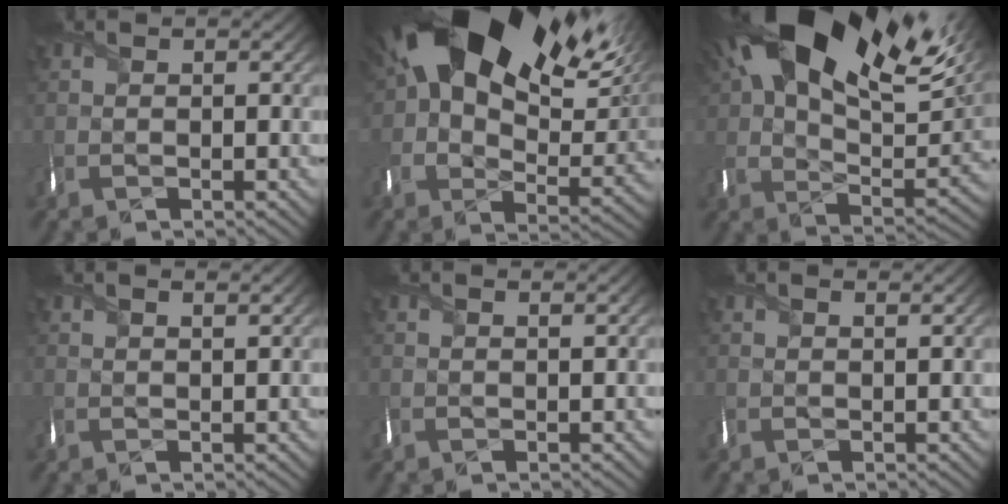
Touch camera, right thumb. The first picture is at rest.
{"total": 22.7, "force": [10.3, 13.2, 15.3], "torque": [-0.267, 0.021, 0.185]}
{"total": 24.1, "force": [12.3, 12.8, 16.3], "torque": [-0.305, 0.048, 0.198]}
{"total": 1.8, "force": [1.3, 0.4, 1.1], "torque": [-0.023, 0.006, 0.024]}
{"total": 1.2, "force": [0.8, 0.3, 0.7], "torque": [-0.018, 0.005, 0.014]}
{"total": 1.5, "force": [1.1, 0.3, 0.9], "torque": [-0.021, 0.005, 0.018]}